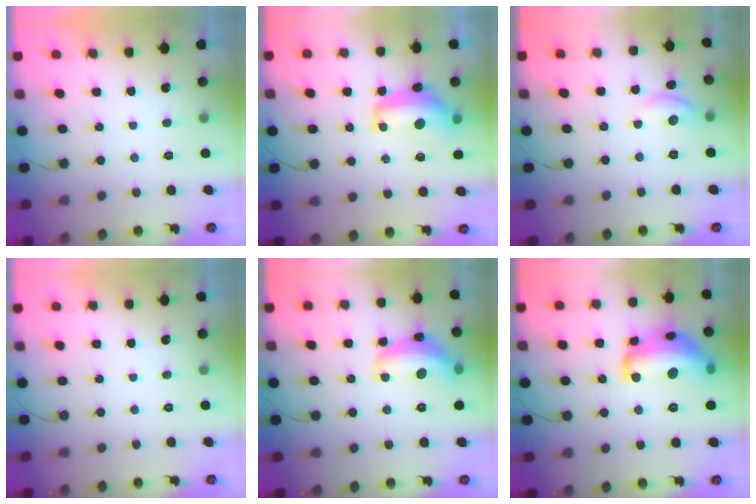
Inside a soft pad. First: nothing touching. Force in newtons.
{"total": 12.6, "press": 12.6, "slide": 1.3}
{"total": 8.1, "press": 8.1, "slide": 0.6}
{"total": 0.0}
{"total": 15.2, "press": 15.2, "slide": 0.9}
{"total": 18.8, "press": 18.8, "slide": 0.9}